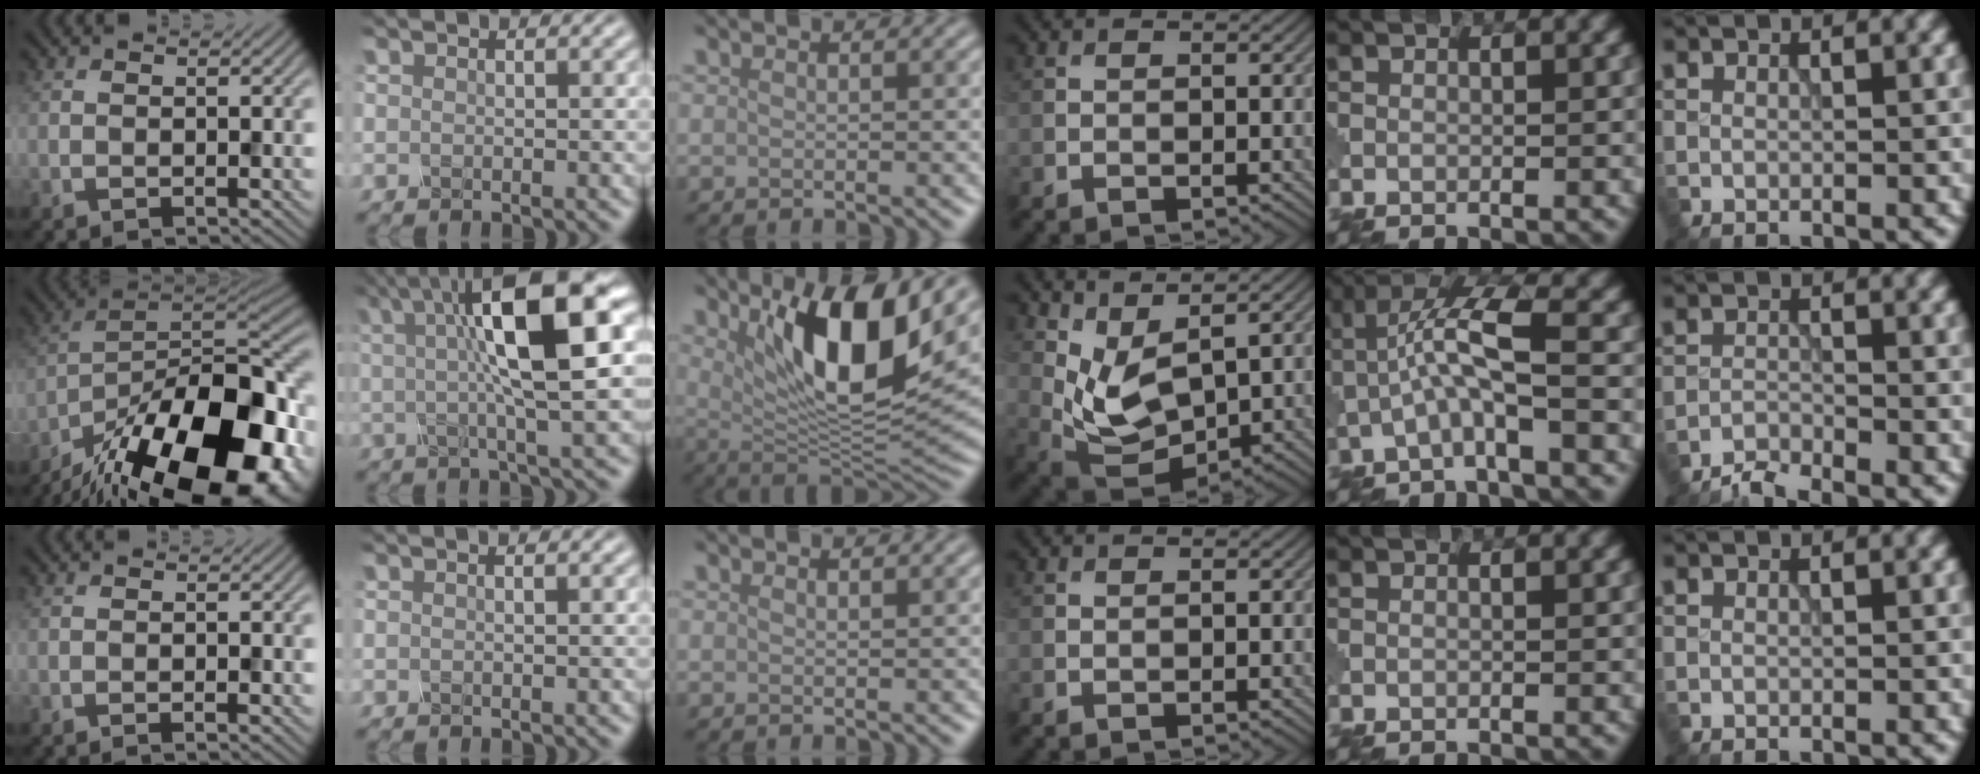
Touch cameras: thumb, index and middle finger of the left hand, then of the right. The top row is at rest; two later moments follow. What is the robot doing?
{"motion": "disassemble", "object": "glue stick"}